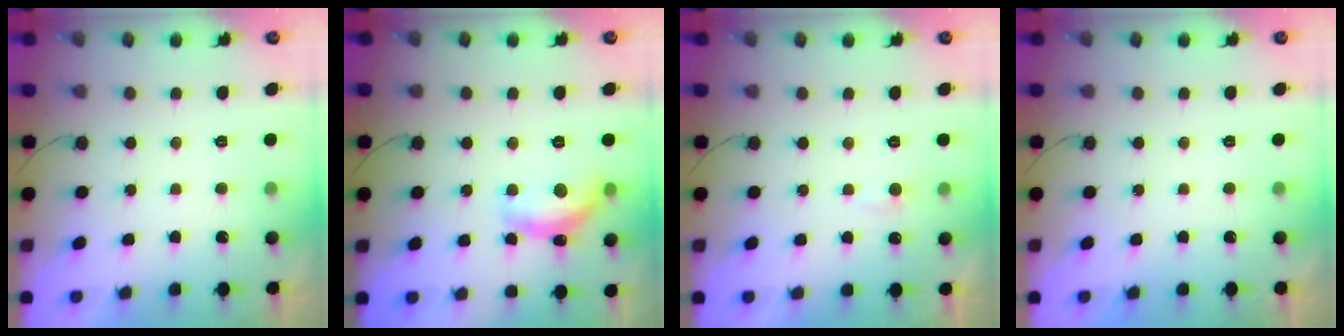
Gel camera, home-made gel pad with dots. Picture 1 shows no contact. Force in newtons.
{"total": 13.9, "press": 13.9, "slide": 0.6}
{"total": 3.6, "press": 3.6, "slide": 0.4}
{"total": 0.0}